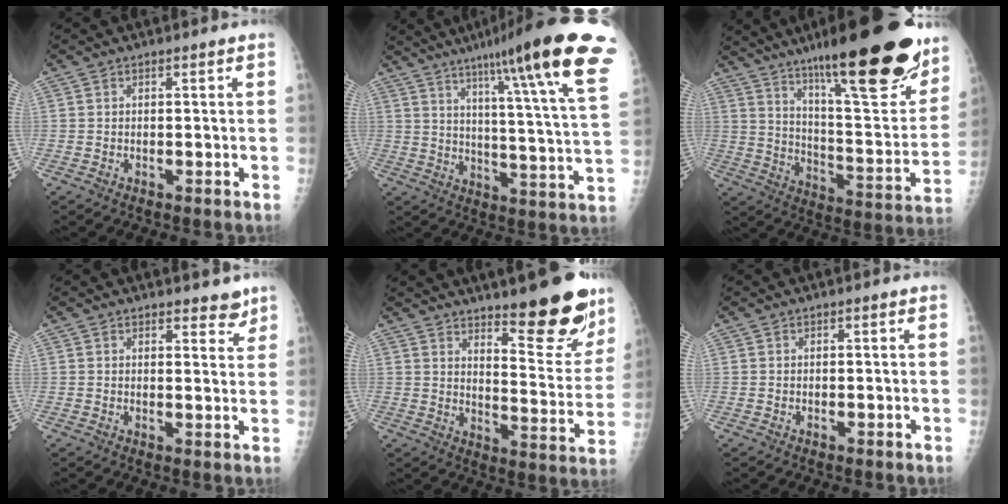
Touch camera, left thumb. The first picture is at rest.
{"total": 26.8, "force": [15.9, 2.3, 21.4], "torque": [-0.284, -0.056, 0.220]}
{"total": 30.6, "force": [19.4, 6.8, 22.7], "torque": [-0.310, -0.071, 0.301]}
{"total": 3.6, "force": [2.9, 1.5, 1.4], "torque": [0.004, -0.019, 0.037]}
{"total": 17.1, "force": [11.9, 4.6, 11.5], "torque": [-0.105, -0.098, 0.174]}
{"total": 0.0}